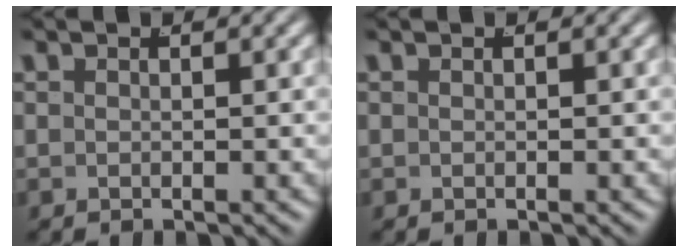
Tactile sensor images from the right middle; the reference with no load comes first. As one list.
[{"total": 0.0}]